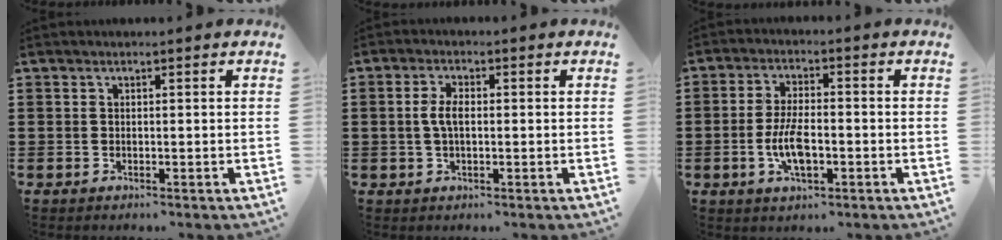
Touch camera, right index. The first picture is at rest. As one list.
[{"total": 3.5, "force": [0.0, 1.6, 3.2], "torque": [-0.076, 0.000, -0.007]}, {"total": 6.8, "force": [-1.7, 2.8, 6.0], "torque": [-0.136, -0.004, -0.038]}]